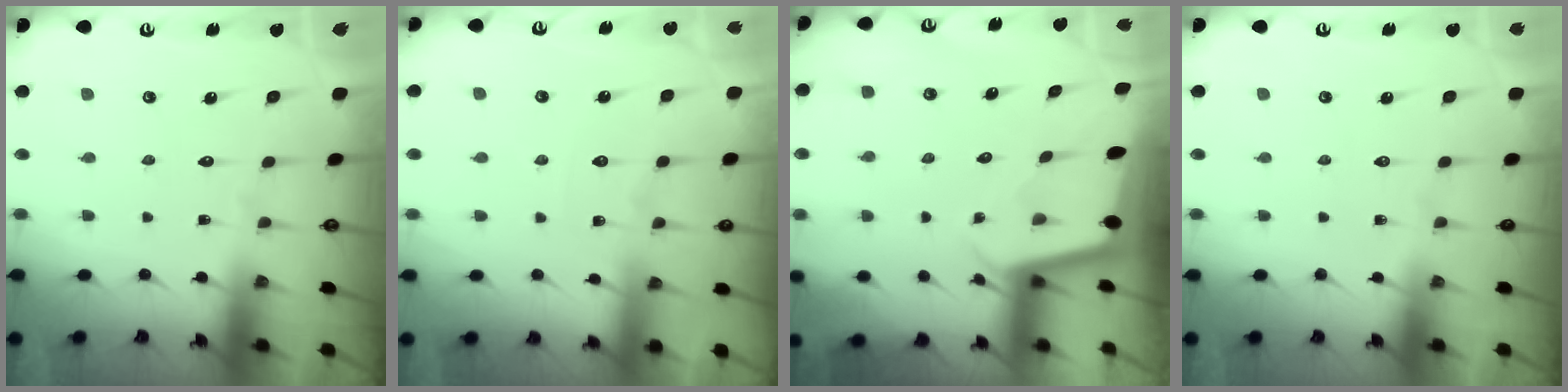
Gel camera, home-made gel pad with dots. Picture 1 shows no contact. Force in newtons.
{"total": 4.0, "press": 3.9, "slide": 0.6}
{"total": 1.9, "press": 1.9, "slide": 0.1}
{"total": 0.0}